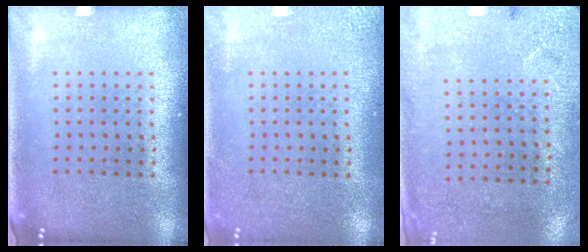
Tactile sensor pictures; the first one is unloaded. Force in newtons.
{"total": 1.9, "press": 1.9, "slide": 0.2}
{"total": 2.6, "press": 2.1, "slide": 1.6}